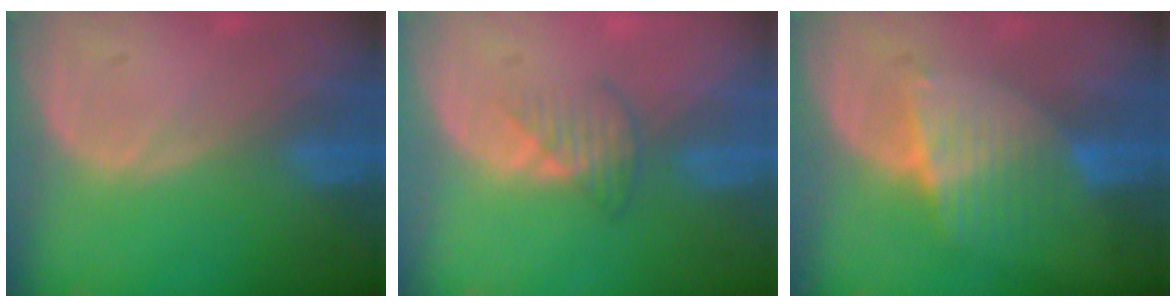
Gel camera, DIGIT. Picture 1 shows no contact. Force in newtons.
{"total": 2.8, "press": 2.7, "slide": 0.8}
{"total": 6.7, "press": 5.9, "slide": 3.2}